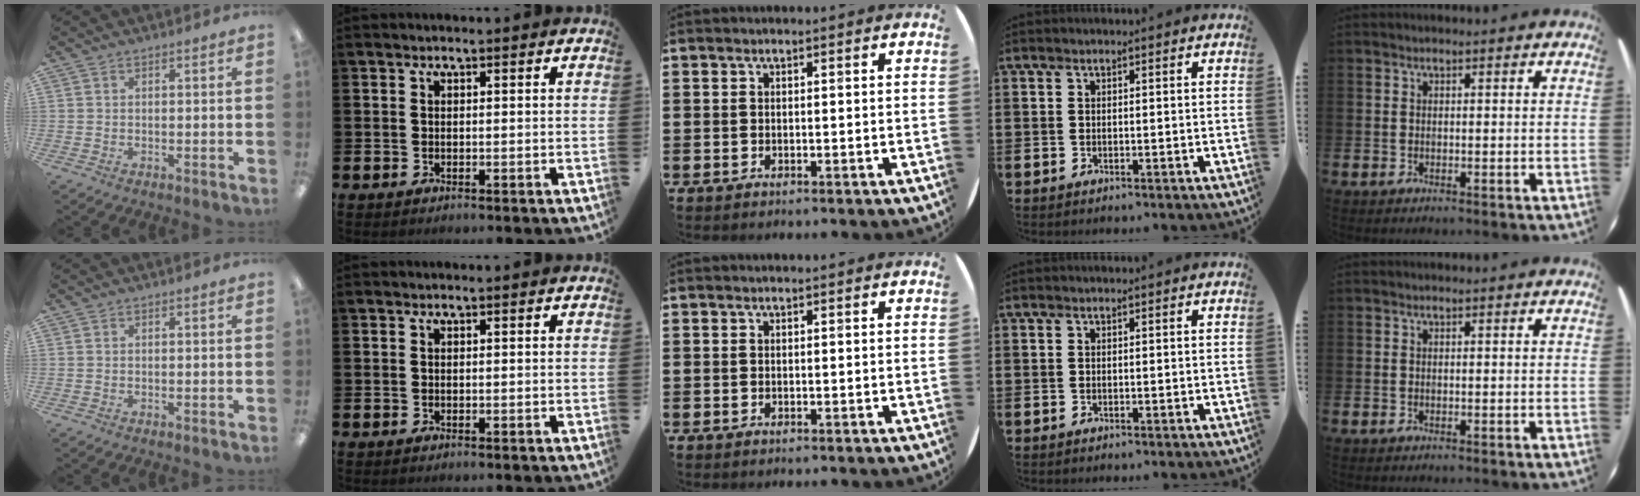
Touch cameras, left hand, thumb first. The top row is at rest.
{}